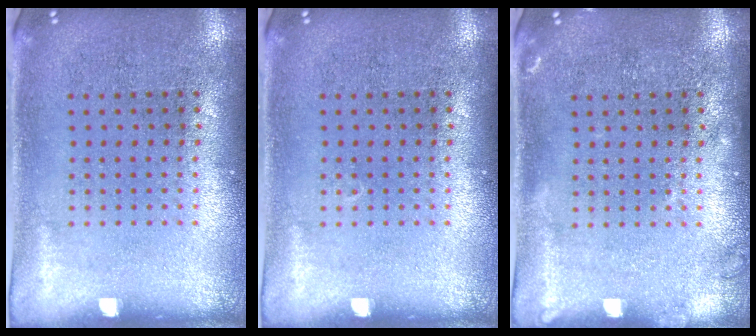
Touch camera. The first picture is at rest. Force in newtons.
{"total": 0.0}
{"total": 1.0, "press": 1.0, "slide": 0.3}